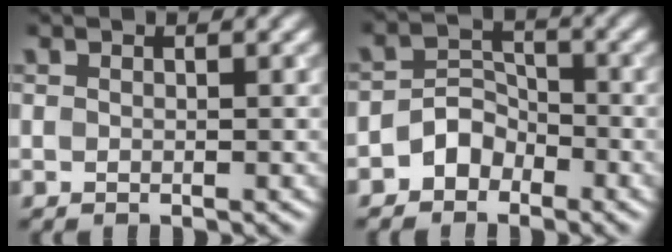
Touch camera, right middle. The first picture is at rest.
{"total": 2.7, "force": [-1.8, 1.9, 0.8], "torque": [-0.005, 0.013, -0.036]}